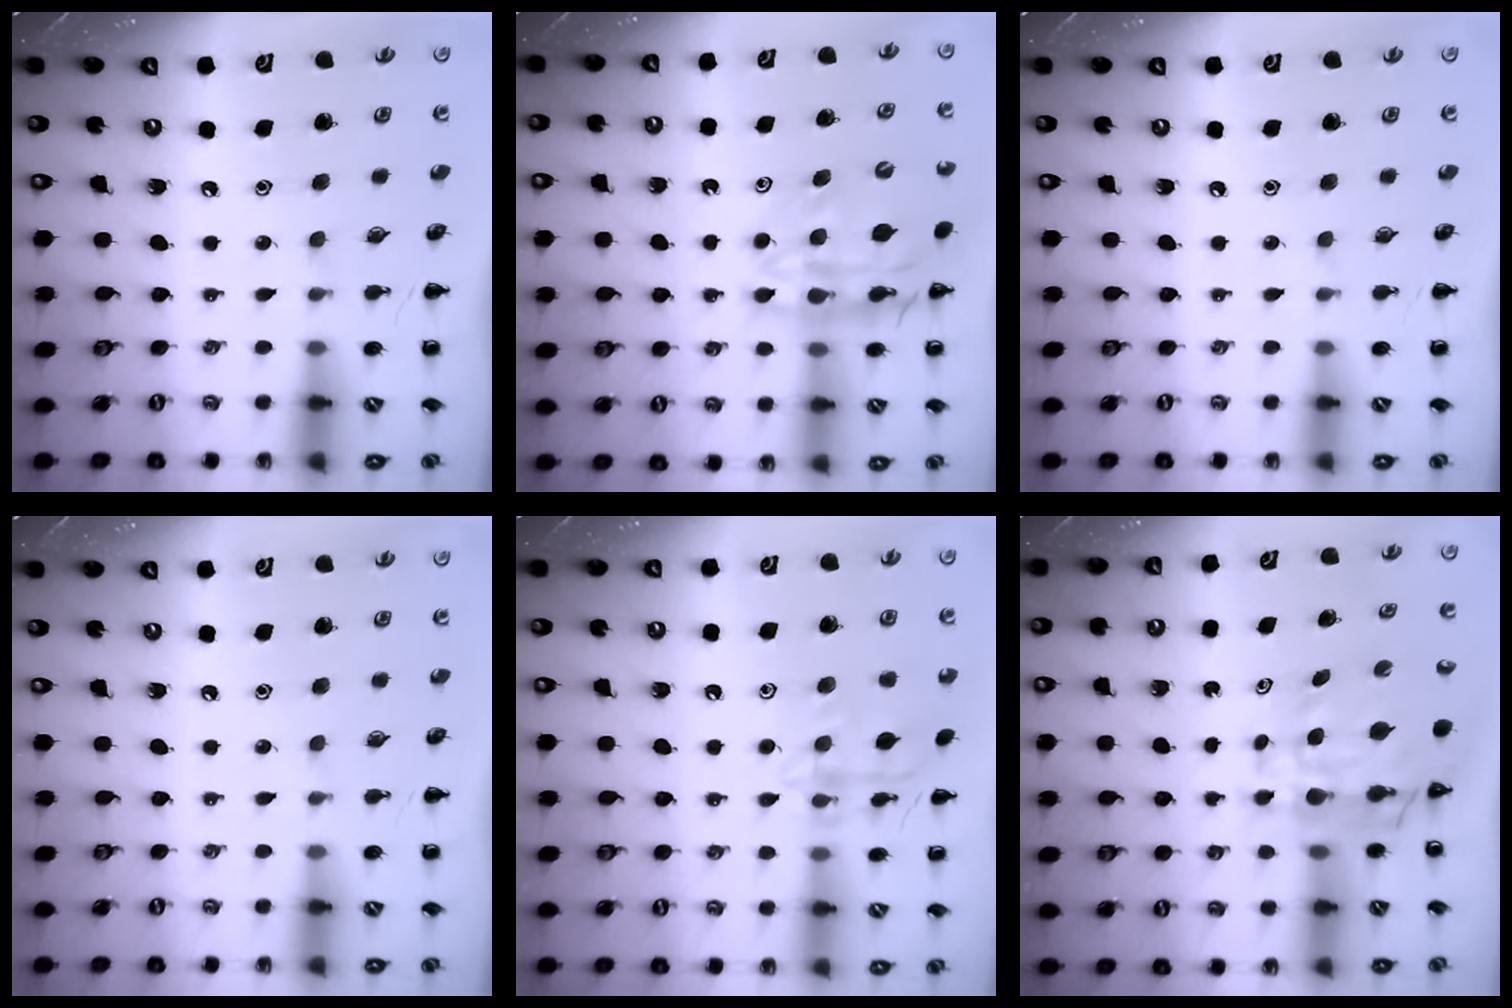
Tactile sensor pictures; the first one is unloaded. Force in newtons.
{"total": 16.9, "press": 16.5, "slide": 4.0}
{"total": 0.0}
{"total": 0.0}
{"total": 12.5, "press": 12.5, "slide": 0.6}
{"total": 10.1, "press": 9.5, "slide": 3.5}